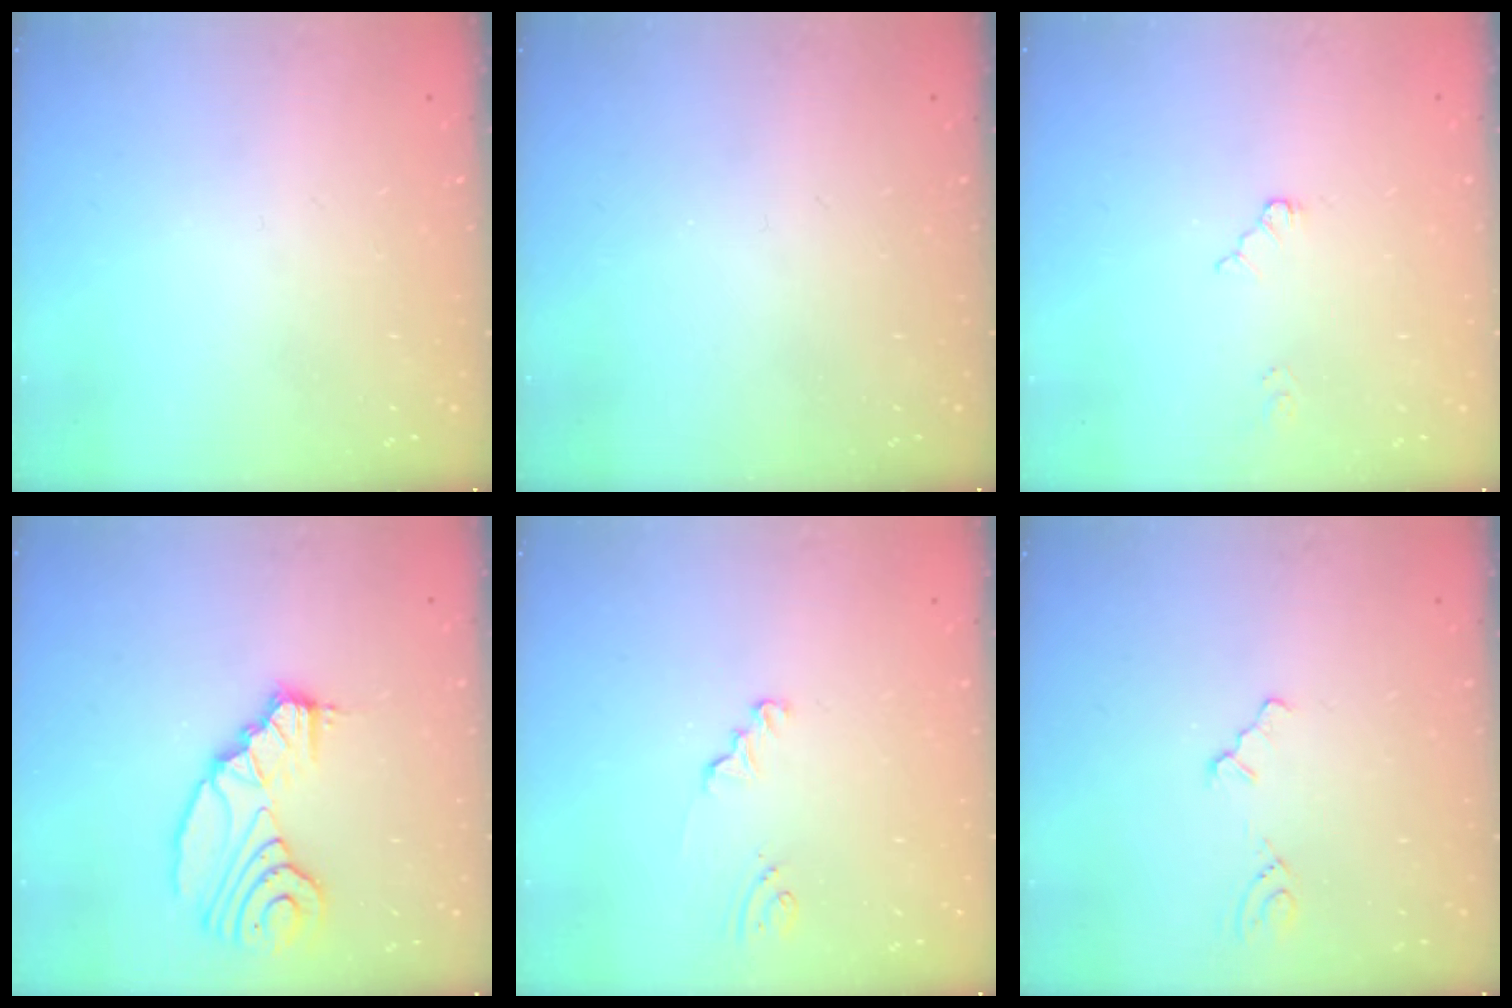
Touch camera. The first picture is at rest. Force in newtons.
{"total": 0.0}
{"total": 2.6, "press": 2.6, "slide": 0.4}
{"total": 13.6, "press": 12.8, "slide": 4.4}
{"total": 1.5, "press": 1.5, "slide": 0.1}
{"total": 1.5, "press": 1.5, "slide": 0.2}